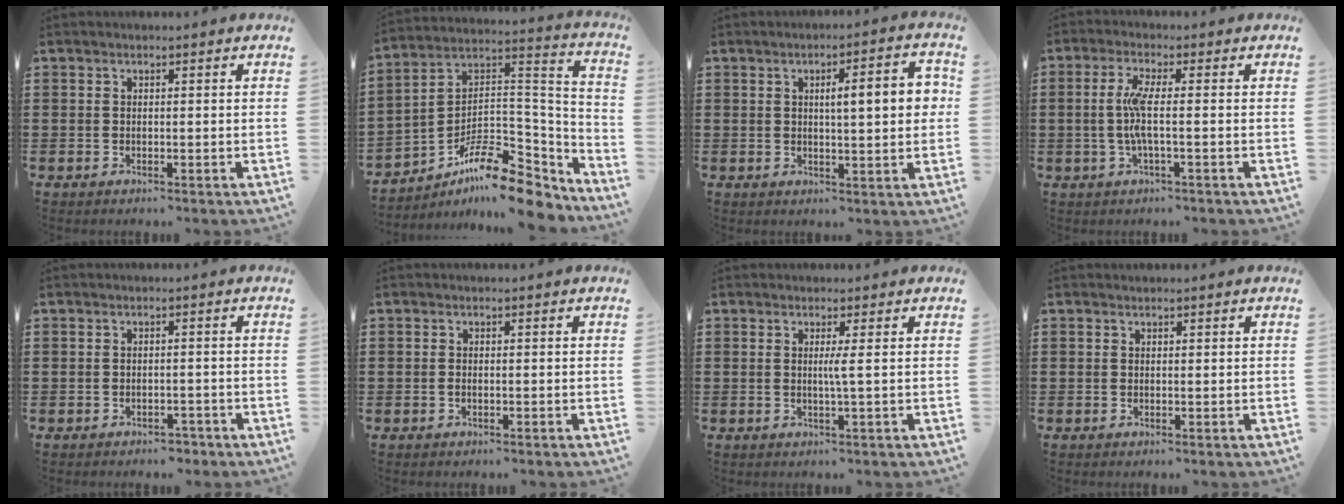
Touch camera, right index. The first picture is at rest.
{"total": 12.2, "force": [-9.0, 3.9, 7.2], "torque": [-0.126, 0.020, -0.168]}
{"total": 6.6, "force": [1.1, 1.3, 6.4], "torque": [-0.103, -0.001, 0.011]}
{"total": 5.0, "force": [-0.5, 0.3, 4.9], "torque": [-0.113, -0.012, -0.020]}
{"total": 1.7, "force": [-1.6, 0.4, 0.1], "torque": [-0.009, 0.001, -0.036]}
{"total": 0.5, "force": [-0.2, 0.0, 0.5], "torque": [-0.010, -0.004, -0.004]}
{"total": 2.0, "force": [0.2, -0.7, 1.9], "torque": [-0.036, -0.008, 0.000]}
{"total": 0.0}